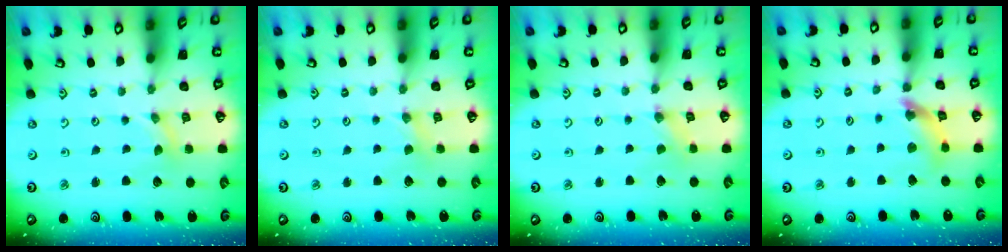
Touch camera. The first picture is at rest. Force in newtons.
{"total": 1.7, "press": 1.7, "slide": 0.3}
{"total": 0.0}
{"total": 10.5, "press": 10.5, "slide": 1.1}